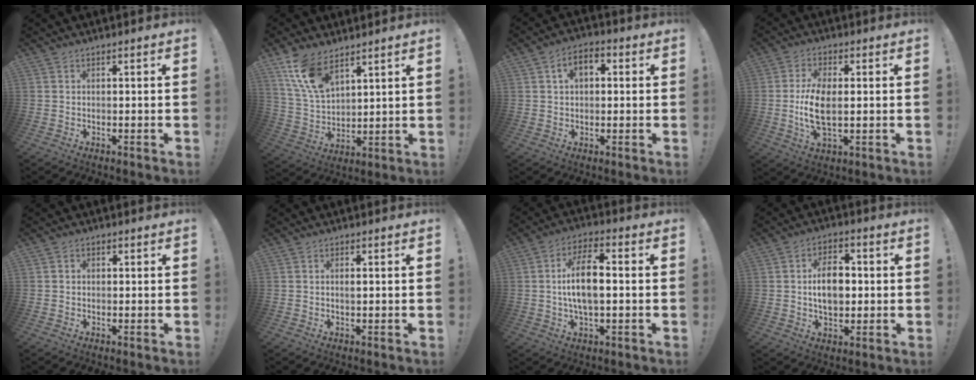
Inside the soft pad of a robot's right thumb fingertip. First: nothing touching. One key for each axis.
{"total": 12.9, "fx": 8.7, "fy": 6.3, "fz": 7.1, "tx": -0.147, "ty": -0.043, "tz": 0.167}
{"total": 6.0, "fx": 1.3, "fy": 4.1, "fz": 4.2, "tx": -0.066, "ty": 0.007, "tz": 0.023}
{"total": 10.2, "fx": -0.1, "fy": 4.9, "fz": 8.9, "tx": -0.168, "ty": -0.016, "tz": -0.007}
{"total": 1.4, "fx": -0.2, "fy": 1.2, "fz": 0.6, "tx": -0.006, "ty": 0.003, "tz": -0.006}
{"total": 1.3, "fx": 0.1, "fy": 0.5, "fz": 1.2, "tx": -0.018, "ty": -0.001, "tz": 0.000}
{"total": 11.6, "fx": 0.2, "fy": 5.1, "fz": 10.4, "tx": -0.179, "ty": 0.003, "tz": -0.001}
{"total": 10.9, "fx": 0.2, "fy": 7.3, "fz": 8.1, "tx": -0.132, "ty": 0.001, "tz": 0.002}